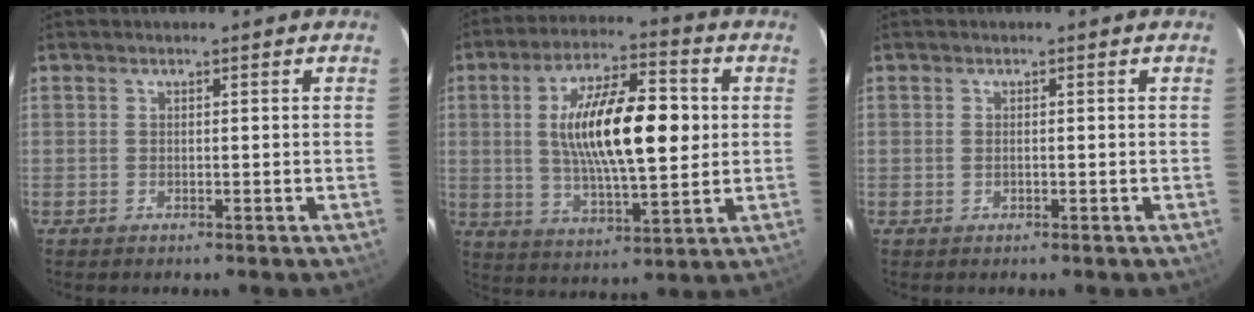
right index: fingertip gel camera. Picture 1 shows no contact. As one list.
[{"total": 17.7, "force": [2.0, 5.7, 16.6], "torque": [-0.289, 0.013, 0.038]}, {"total": 0.0}]